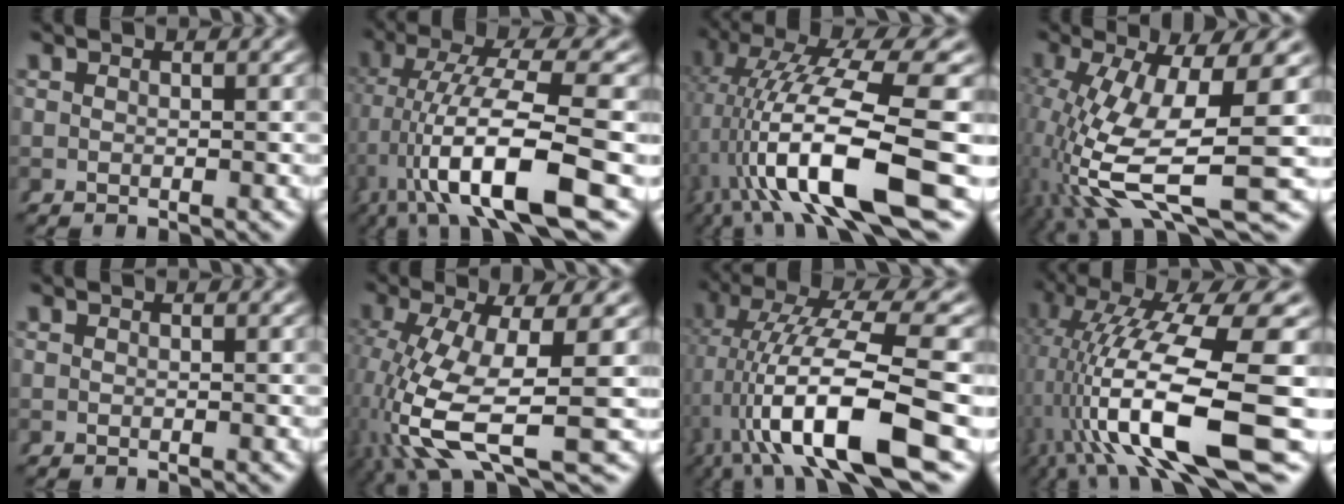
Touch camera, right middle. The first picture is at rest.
{"total": 10.7, "force": [-2.1, 3.0, 10.1], "torque": [-0.174, -0.014, -0.020]}
{"total": 13.3, "force": [-1.7, 4.8, 12.3], "torque": [-0.201, -0.011, -0.012]}
{"total": 11.4, "force": [-3.4, 4.3, 10.0], "torque": [-0.182, -0.046, -0.024]}
{"total": 0.0}
{"total": 9.5, "force": [-2.0, 3.7, 8.5], "torque": [-0.175, -0.043, -0.004]}
{"total": 12.0, "force": [-1.6, 3.8, 11.3], "torque": [-0.195, -0.015, -0.010]}
{"total": 14.5, "force": [-2.9, 5.5, 13.1], "torque": [-0.217, -0.024, -0.024]}